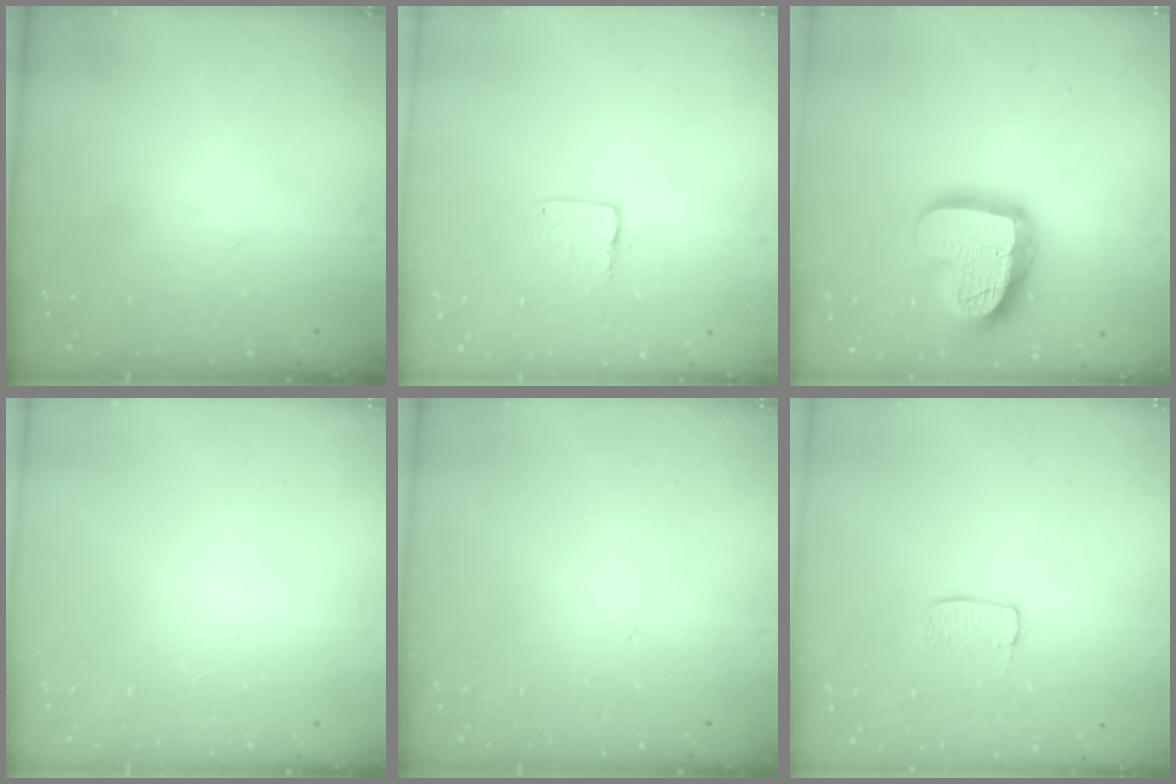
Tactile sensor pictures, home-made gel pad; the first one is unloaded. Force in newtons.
{"total": 3.4, "press": 3.4, "slide": 0.2}
{"total": 18.7, "press": 18.7, "slide": 1.4}
{"total": 0.0}
{"total": 0.0}
{"total": 5.0, "press": 5.0, "slide": 0.3}